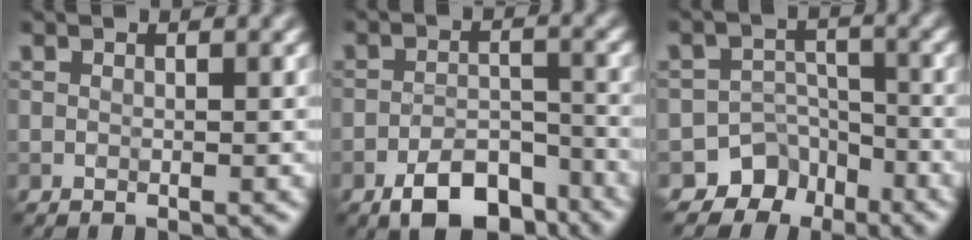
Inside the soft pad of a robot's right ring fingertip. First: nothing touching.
{"total": 6.2, "force": [-4.2, 2.8, 3.6], "torque": [-0.051, 0.000, -0.070]}
{"total": 5.2, "force": [-3.6, 3.7, 0.6], "torque": [0.013, 0.000, -0.051]}